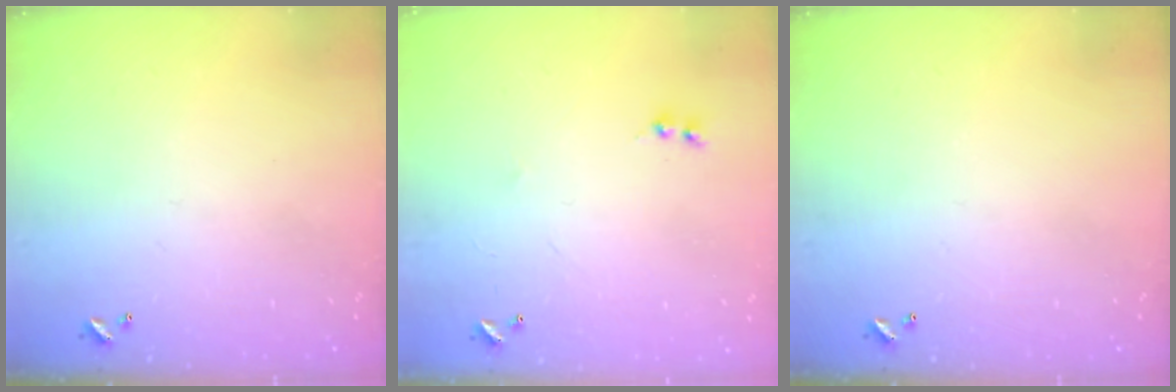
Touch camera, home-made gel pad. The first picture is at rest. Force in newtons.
{"total": 2.0, "press": 2.0, "slide": 0.5}
{"total": 0.0}